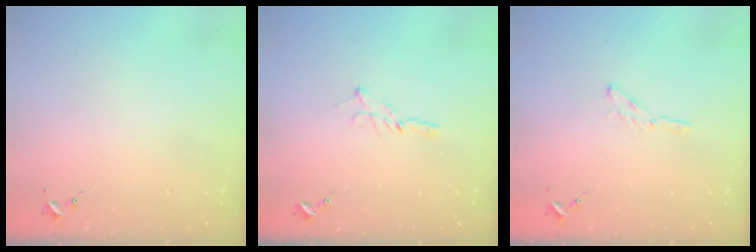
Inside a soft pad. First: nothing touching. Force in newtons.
{"total": 2.0, "press": 2.0, "slide": 0.2}
{"total": 2.4, "press": 2.4, "slide": 0.2}